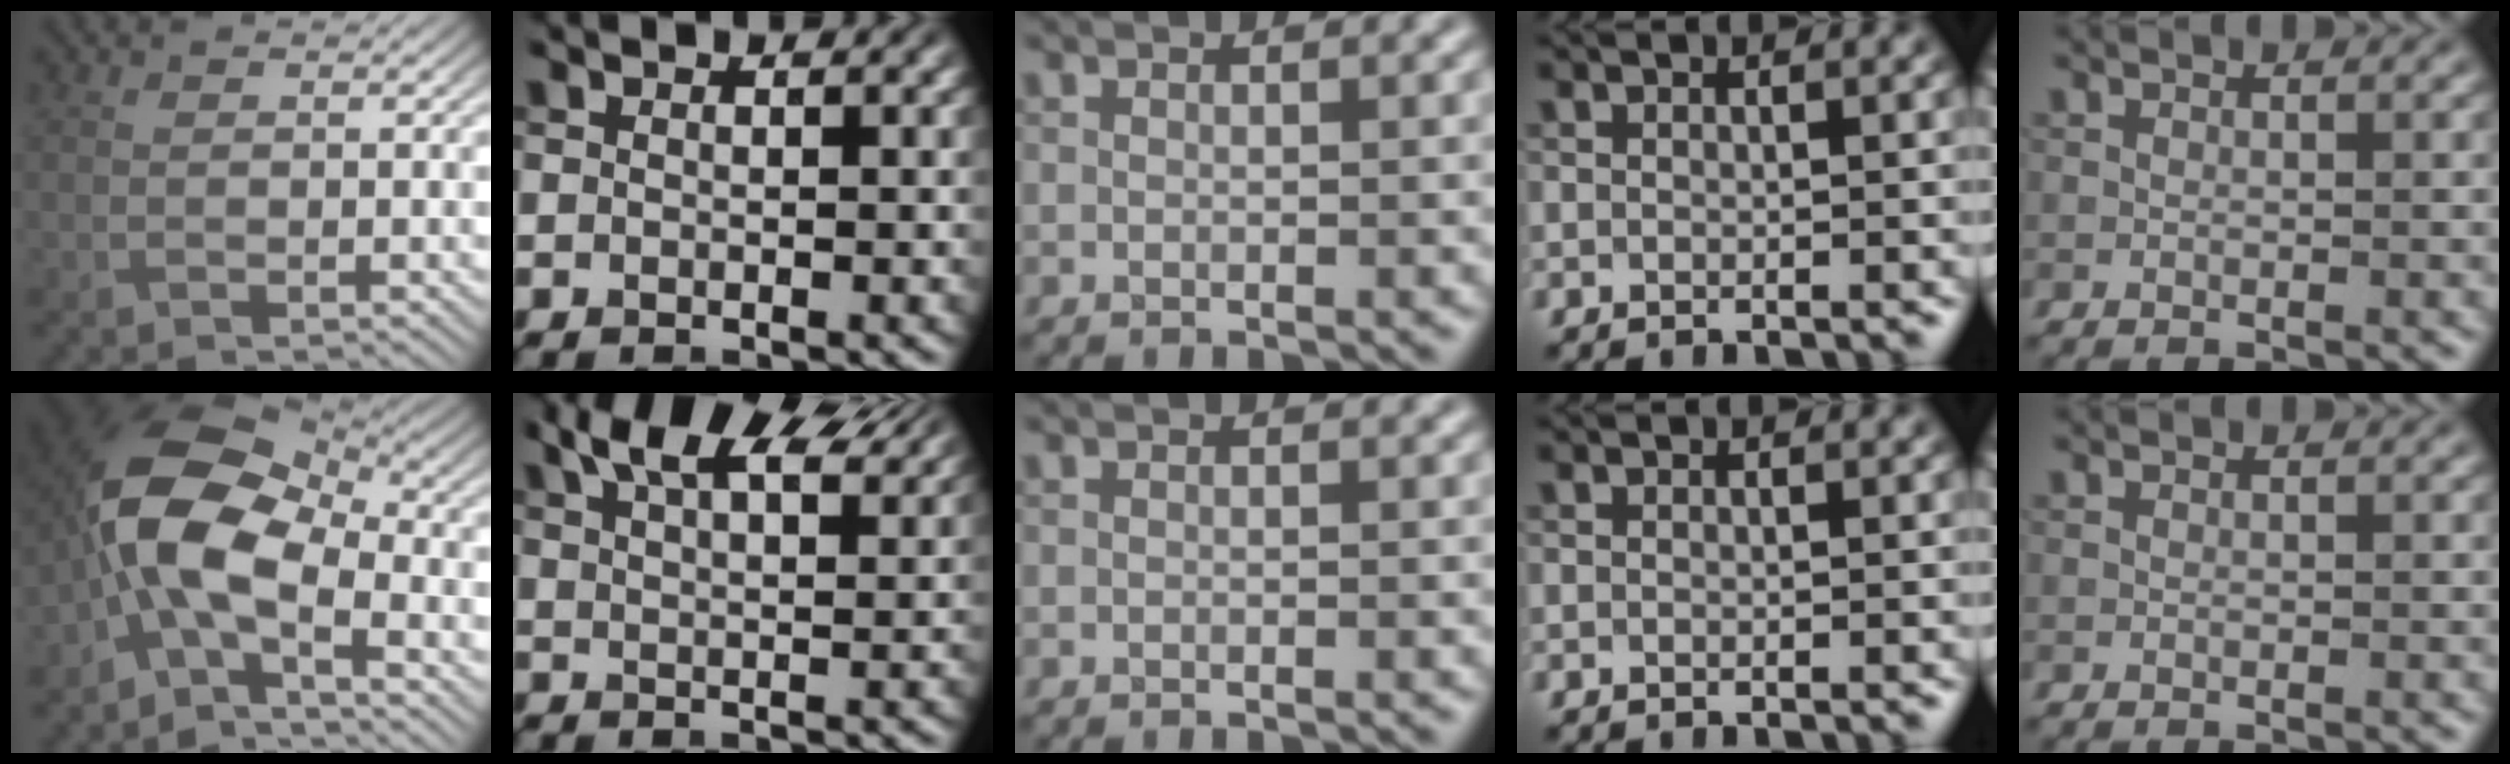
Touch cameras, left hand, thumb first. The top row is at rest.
{"thumb": {"total": 11.8, "force": [-3.4, 5.8, 9.7], "torque": [-0.191, 0.008, -0.084]}, "index": {"total": 8.2, "force": [6.0, 2.7, 4.9], "torque": [-0.076, 0.025, 0.082]}}